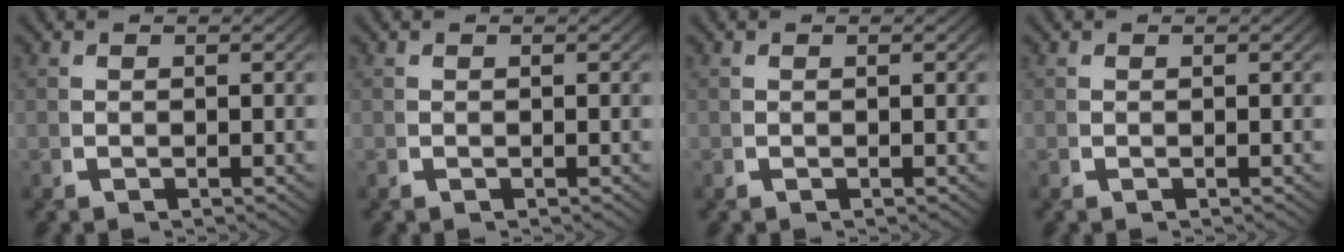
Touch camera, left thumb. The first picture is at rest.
{"total": 0.0}
{"total": 0.0}
{"total": 0.0}